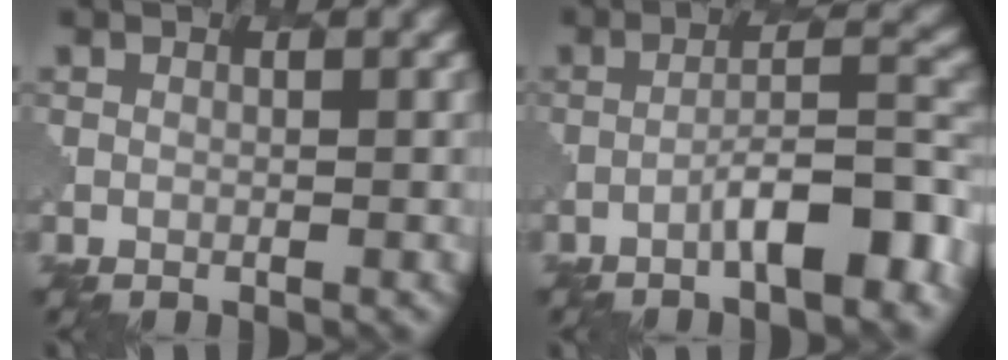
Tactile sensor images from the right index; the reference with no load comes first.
{"total": 5.7, "force": [-3.4, 1.0, 4.4], "torque": [-0.069, 0.019, -0.050]}